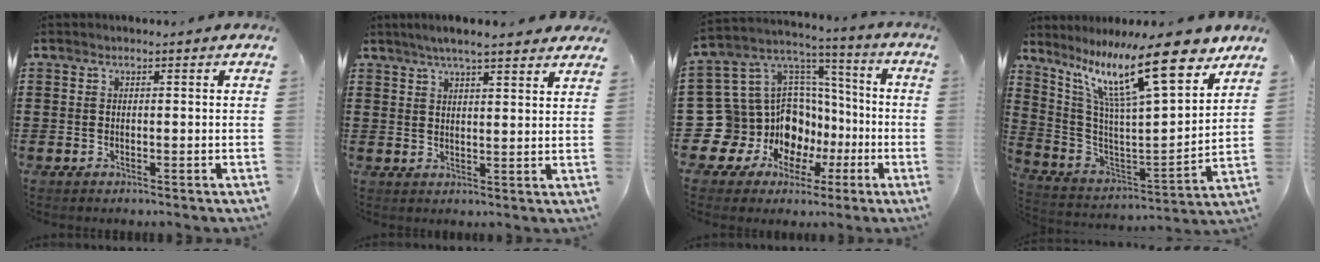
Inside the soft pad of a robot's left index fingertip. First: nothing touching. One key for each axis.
{"total": 4.9, "fx": 4.1, "fy": 0.3, "fz": 2.6, "tx": -0.060, "ty": -0.005, "tz": 0.073}
{"total": 13.3, "fx": -4.2, "fy": 12.3, "fz": 2.7, "tx": -0.103, "ty": -0.037, "tz": -0.032}
{"total": 16.1, "fx": 10.7, "fy": 3.2, "fz": 11.7, "tx": -0.227, "ty": -0.057, "tz": 0.174}